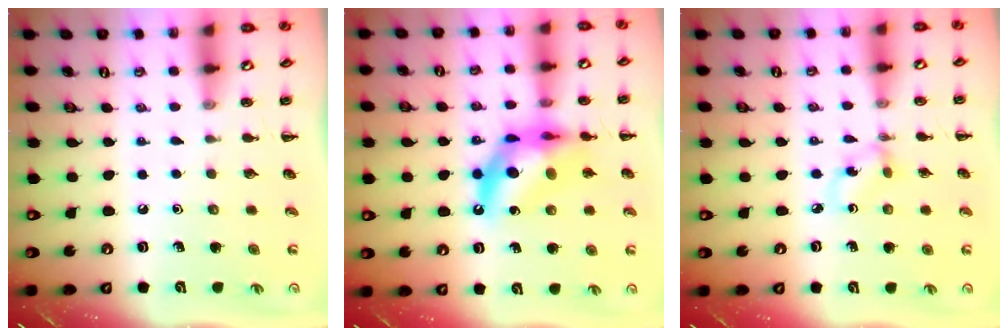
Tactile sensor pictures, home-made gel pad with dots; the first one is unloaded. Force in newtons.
{"total": 14.3, "press": 13.8, "slide": 3.8}
{"total": 2.4, "press": 2.4, "slide": 0.6}